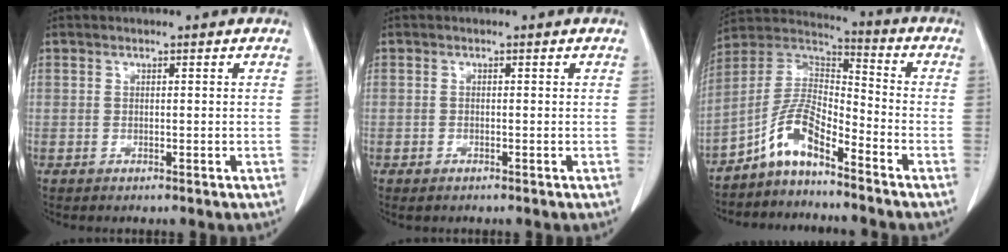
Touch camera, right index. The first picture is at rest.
{"total": 0.7, "force": [-0.5, 0.2, 0.4], "torque": [-0.007, -0.001, -0.007]}
{"total": 8.8, "force": [-6.1, 2.4, 5.9], "torque": [-0.130, 0.022, -0.122]}